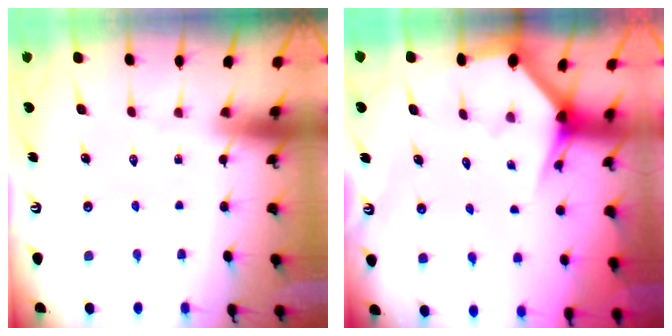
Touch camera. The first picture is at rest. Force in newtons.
{"total": 2.7, "press": 2.7, "slide": 0.1}